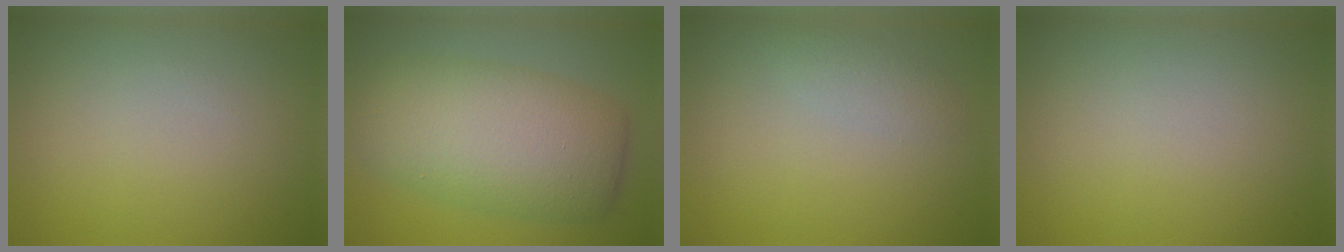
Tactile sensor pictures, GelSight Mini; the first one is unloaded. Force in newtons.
{"total": 9.0, "press": 9.0, "slide": 0.2}
{"total": 1.4, "press": 1.4, "slide": 0.1}
{"total": 0.0}